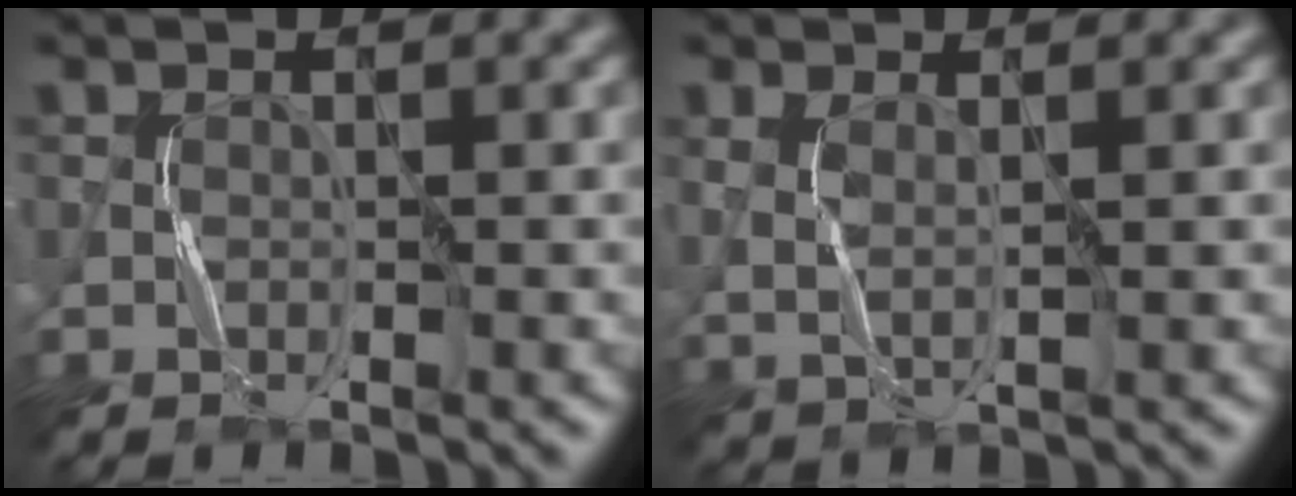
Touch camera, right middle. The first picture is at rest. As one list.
[{"total": 1.7, "force": [0.7, 0.5, 1.5], "torque": [-0.038, -0.002, 0.018]}]